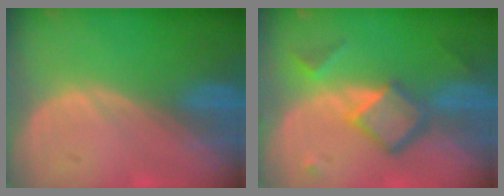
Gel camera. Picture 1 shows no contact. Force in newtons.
{"total": 6.8, "press": 5.9, "slide": 3.4}